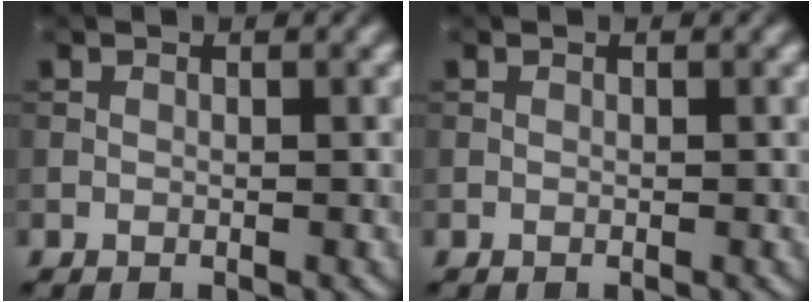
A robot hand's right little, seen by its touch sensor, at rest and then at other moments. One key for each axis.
{"total": 0.0}